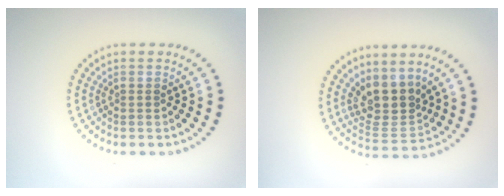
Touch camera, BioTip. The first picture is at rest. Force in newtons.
{"total": 4.0, "press": 3.2, "slide": 2.4}